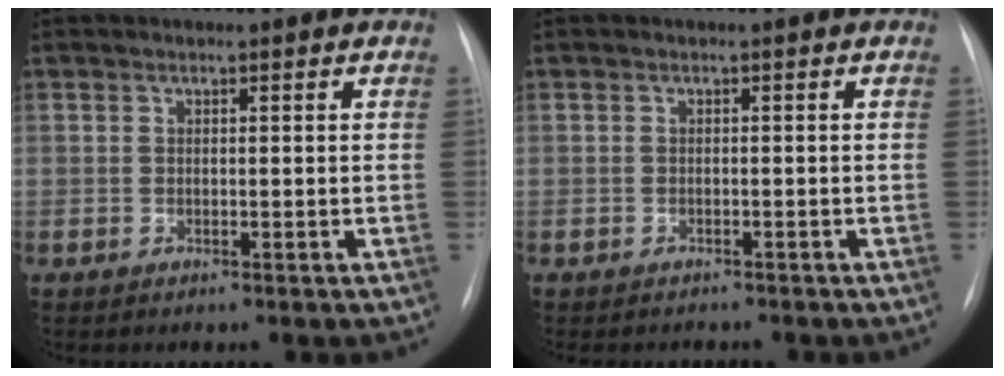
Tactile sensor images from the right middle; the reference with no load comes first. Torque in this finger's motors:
{"motor_torque": [0.04, -0.04, 0.00, 0.00]}